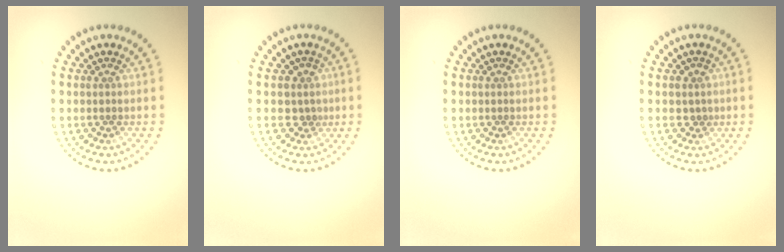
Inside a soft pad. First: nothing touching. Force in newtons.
{"total": 1.8, "press": 1.4, "slide": 1.1}
{"total": 0.0}
{"total": 1.2, "press": 1.1, "slide": 0.6}